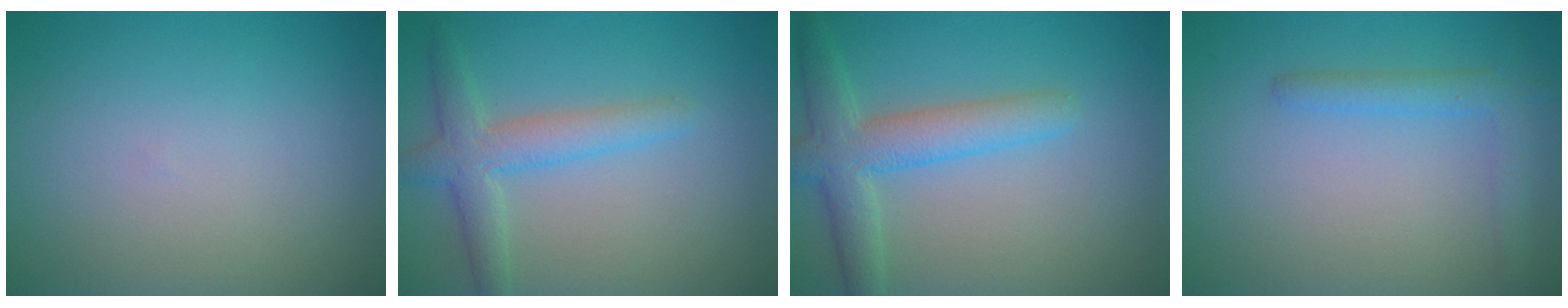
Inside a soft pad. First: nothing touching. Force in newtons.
{"total": 3.7, "press": 3.7, "slide": 0.1}
{"total": 4.7, "press": 4.7, "slide": 0.4}
{"total": 2.4, "press": 2.4, "slide": 0.2}